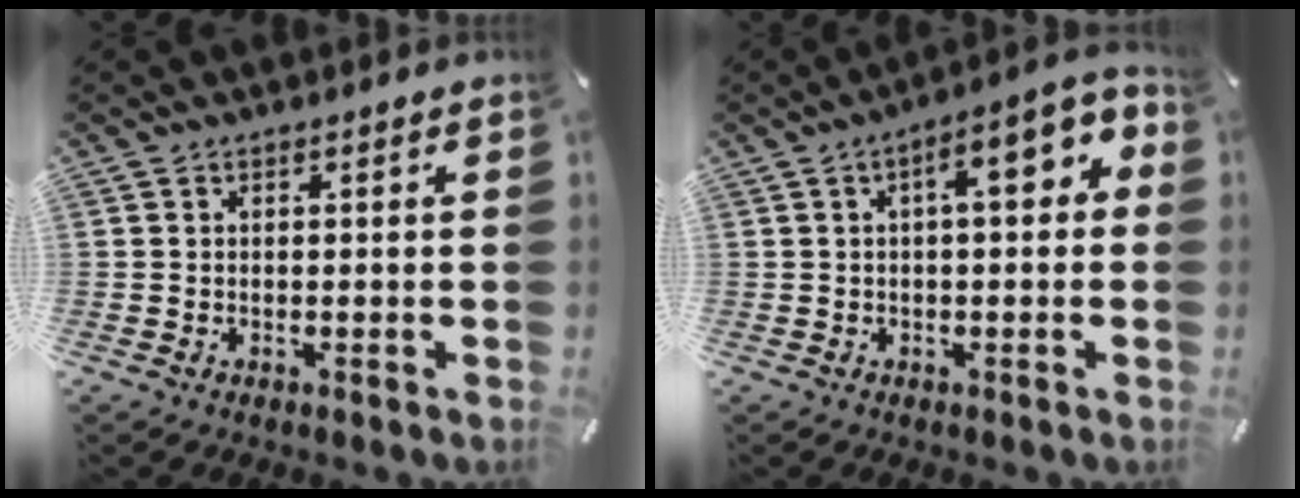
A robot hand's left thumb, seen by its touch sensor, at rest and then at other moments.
{"total": 9.5, "force": [2.2, 3.5, 8.5], "torque": [-0.113, -0.013, 0.028]}